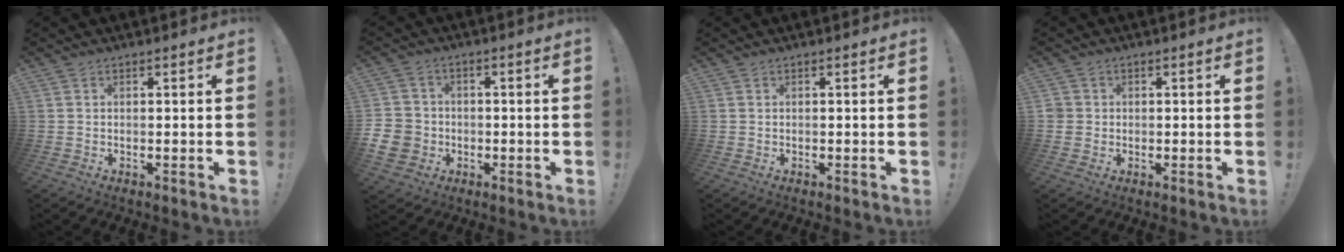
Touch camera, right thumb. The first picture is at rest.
{"total": 9.0, "force": [-2.8, 8.0, 3.1], "torque": [-0.064, 0.021, -0.048]}
{"total": 0.0}
{"total": 4.7, "force": [-0.1, 4.5, 1.2], "torque": [-0.035, 0.004, -0.002]}